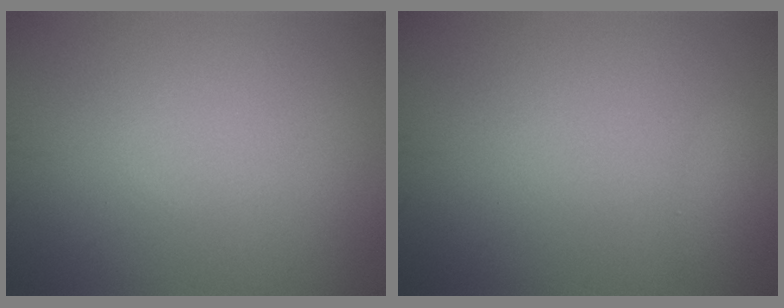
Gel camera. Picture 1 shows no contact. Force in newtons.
{"total": 0.8, "press": 0.8, "slide": 0.0}